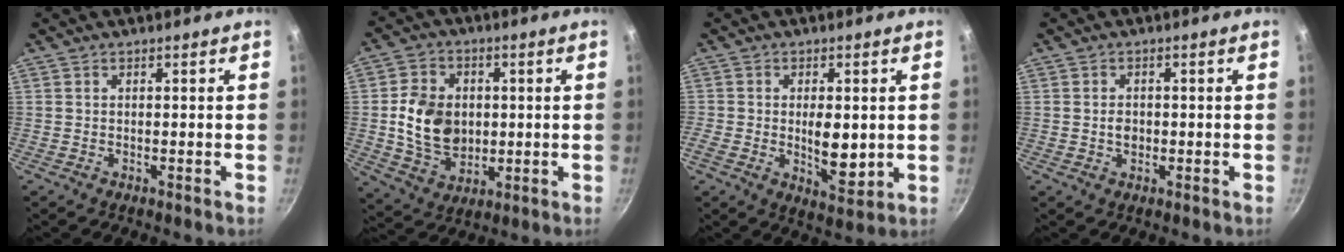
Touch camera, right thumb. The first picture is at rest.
{"total": 12.5, "force": [0.5, 9.7, 7.9], "torque": [-0.117, 0.000, 0.015]}
{"total": 8.4, "force": [-0.3, 4.1, 7.3], "torque": [-0.113, -0.010, 0.002]}
{"total": 2.3, "force": [-0.2, 1.8, 1.4], "torque": [-0.017, 0.006, -0.004]}